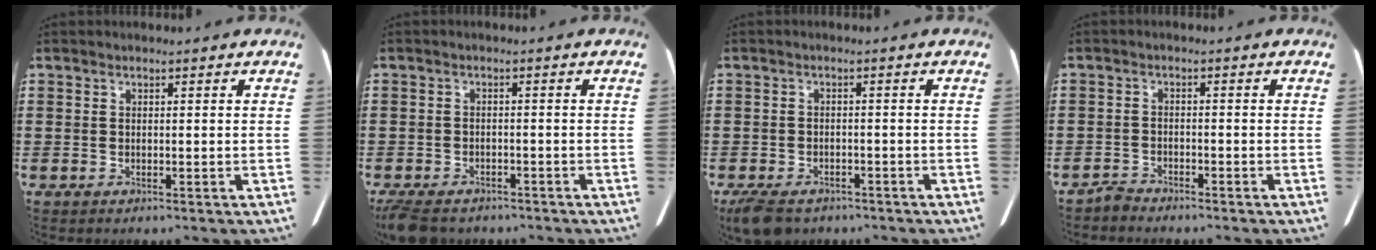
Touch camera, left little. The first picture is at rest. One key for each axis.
{"total": 2.5, "fx": -2.4, "fy": 0.4, "fz": 0.8, "tx": -0.031, "ty": -0.005, "tz": -0.053}
{"total": 2.9, "fx": -2.6, "fy": 0.7, "fz": 1.1, "tx": -0.033, "ty": -0.004, "tz": -0.055}
{"total": 1.9, "fx": -1.9, "fy": 0.2, "fz": 0.2, "tx": -0.011, "ty": 0.003, "tz": -0.039}